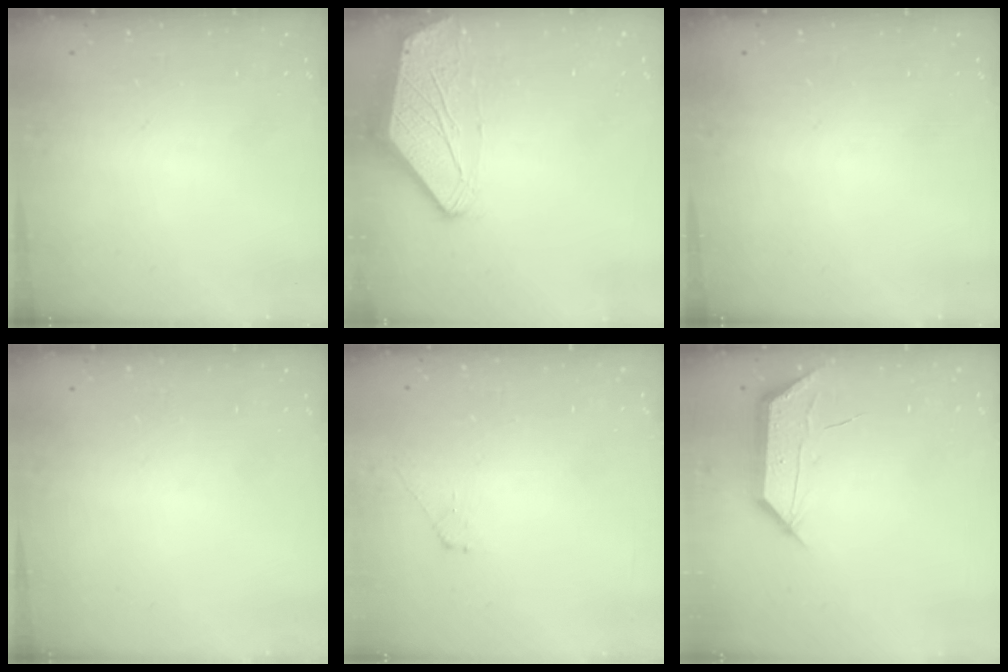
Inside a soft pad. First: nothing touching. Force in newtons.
{"total": 0.0}
{"total": 0.0}
{"total": 0.0}
{"total": 2.2, "press": 2.2, "slide": 0.6}
{"total": 7.2, "press": 7.2, "slide": 0.8}